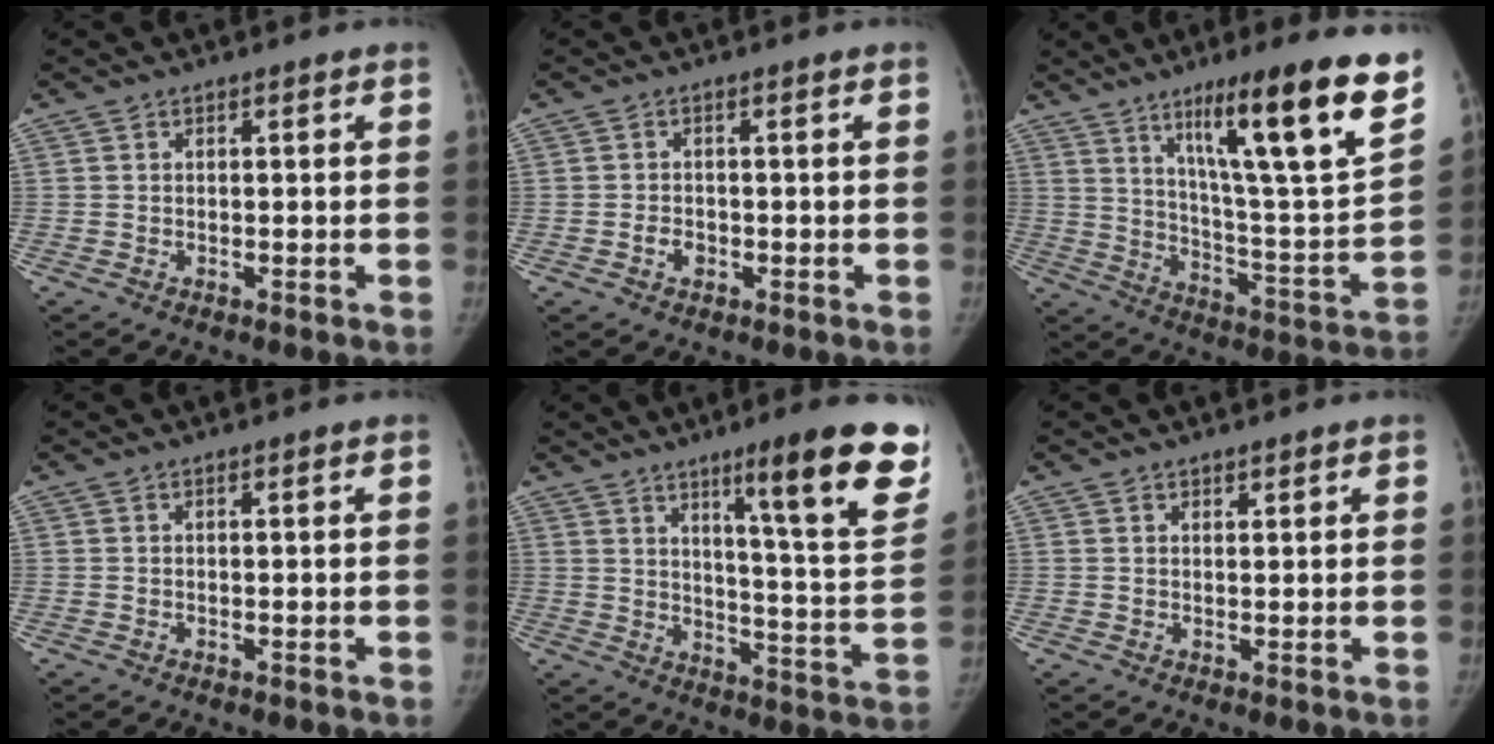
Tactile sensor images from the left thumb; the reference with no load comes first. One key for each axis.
{"total": 2.1, "fx": -0.7, "fy": 1.6, "fz": 1.2, "tx": -0.015, "ty": 0.005, "tz": -0.011}
{"total": 25.1, "fx": 14.1, "fy": 3.0, "fz": 20.6, "tx": -0.291, "ty": -0.054, "tz": 0.222}
{"total": 0.0}
{"total": 20.7, "fx": 11.7, "fy": 2.3, "fz": 16.9, "tx": -0.199, "ty": -0.063, "tz": 0.170}
{"total": 1.1, "fx": 1.0, "fy": 0.4, "fz": 0.2, "tx": 0.002, "ty": -0.007, "tz": 0.016}